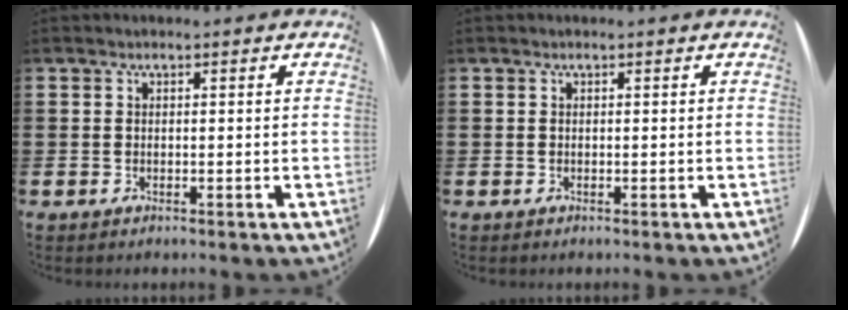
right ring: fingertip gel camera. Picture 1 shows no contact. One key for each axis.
{"total": 0.0}